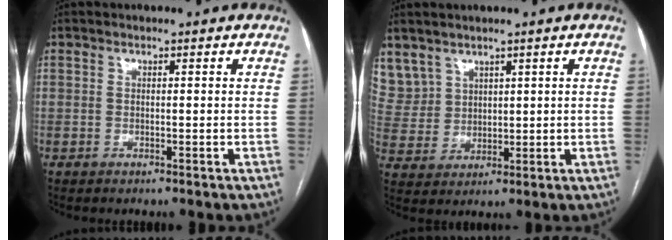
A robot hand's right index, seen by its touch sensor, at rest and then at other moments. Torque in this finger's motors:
{"motor_torque": [-0.39, 0.33, 0.00, 0.00]}